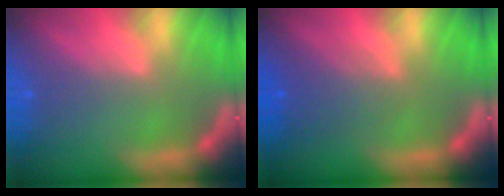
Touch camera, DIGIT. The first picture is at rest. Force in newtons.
{"total": 3.5}